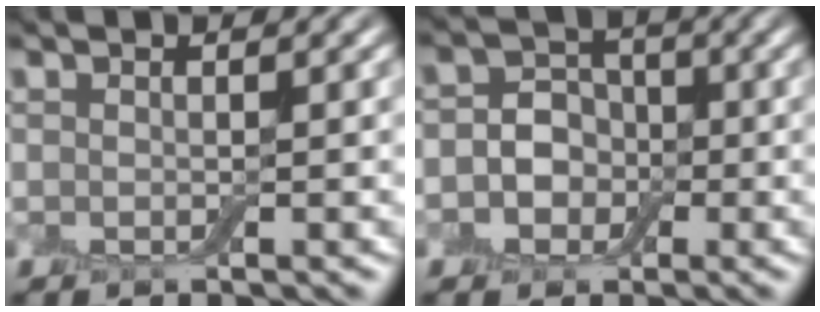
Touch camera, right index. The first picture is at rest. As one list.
[{"total": 3.4, "force": [-1.1, 2.9, 1.3], "torque": [0.003, 0.000, -0.036]}]